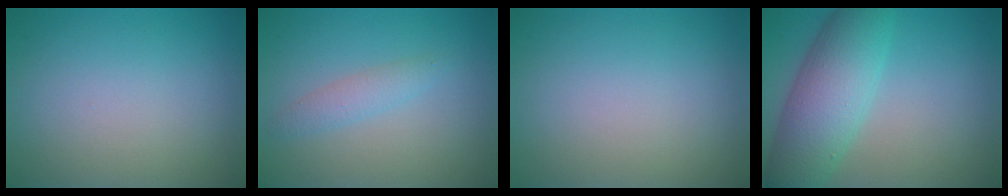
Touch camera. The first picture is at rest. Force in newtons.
{"total": 1.6, "press": 1.6, "slide": 0.1}
{"total": 0.0}
{"total": 7.3, "press": 7.3, "slide": 0.2}